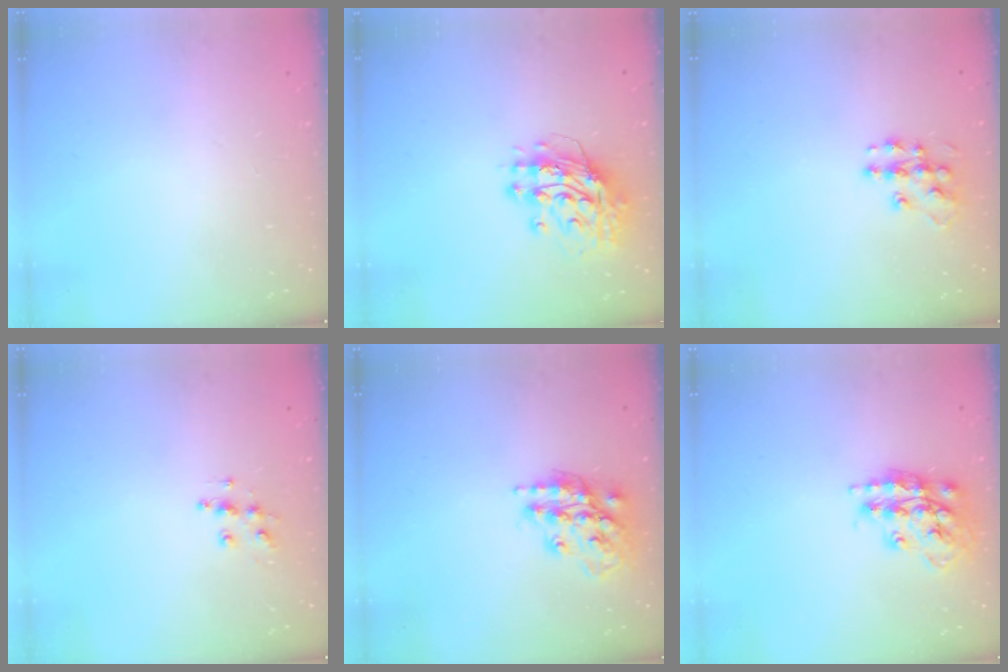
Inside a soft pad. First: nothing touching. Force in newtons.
{"total": 13.2, "press": 13.1, "slide": 1.2}
{"total": 10.6, "press": 10.6, "slide": 0.6}
{"total": 7.3, "press": 7.3, "slide": 0.1}
{"total": 17.5, "press": 17.4, "slide": 1.4}
{"total": 16.8, "press": 16.7, "slide": 1.5}